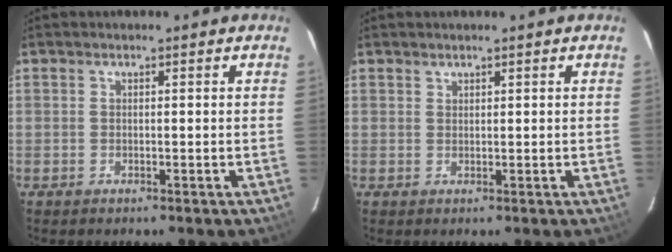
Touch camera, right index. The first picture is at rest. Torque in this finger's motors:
{"motor_torque": [-0.09, 0.05, -0.04, 0.00]}